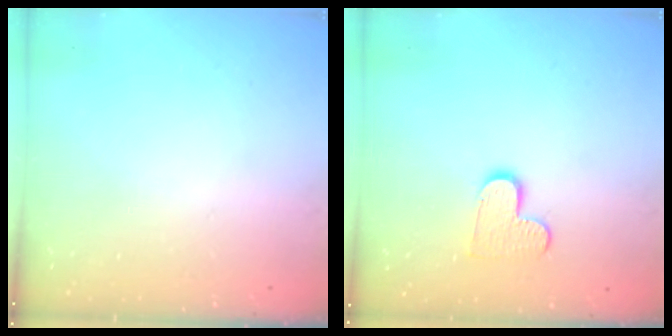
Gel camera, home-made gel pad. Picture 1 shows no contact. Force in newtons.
{"total": 8.2, "press": 8.1, "slide": 0.2}